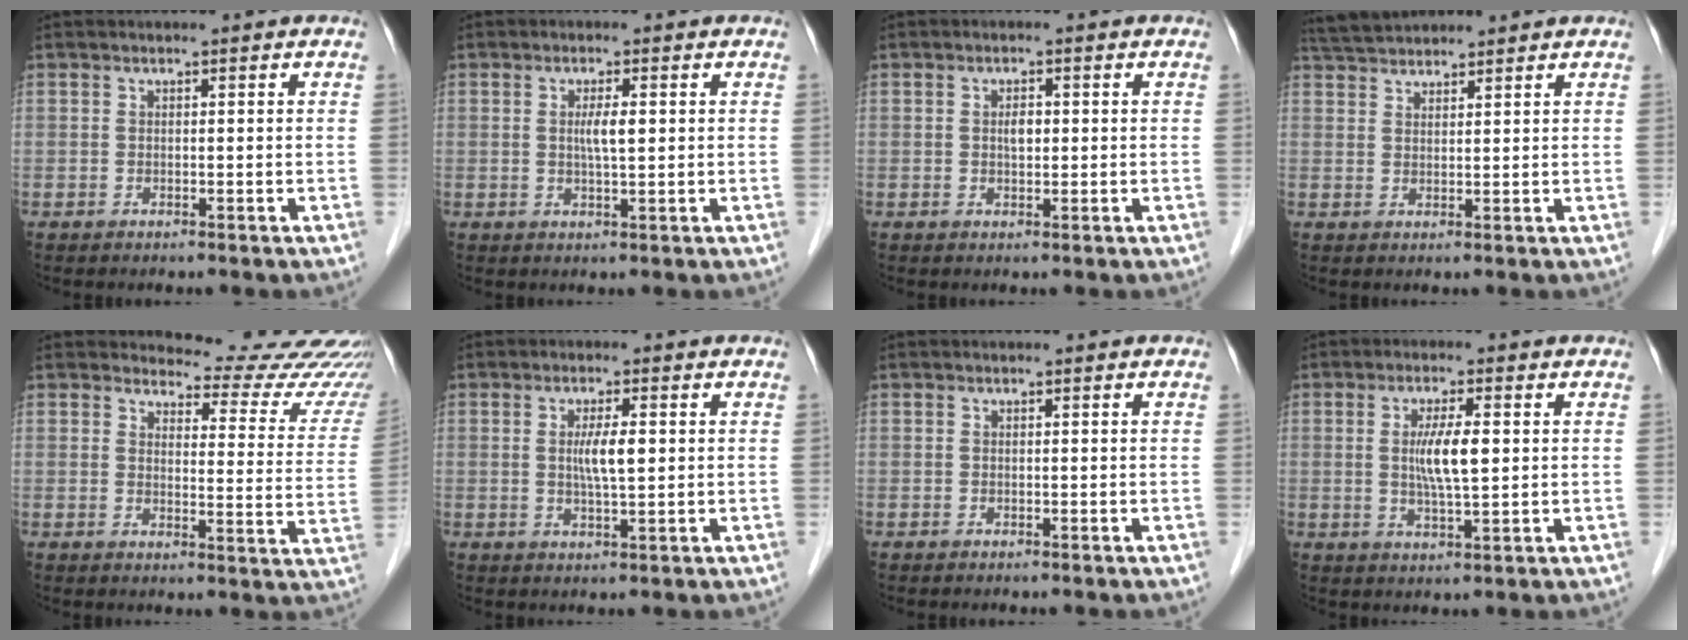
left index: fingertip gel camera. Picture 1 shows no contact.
{"total": 2.8, "force": [0.4, 0.3, 2.7], "torque": [-0.050, 0.000, 0.007]}
{"total": 1.8, "force": [0.2, 0.9, 1.5], "torque": [-0.028, 0.002, 0.003]}
{"total": 5.6, "force": [5.3, 0.8, 1.3], "torque": [-0.029, 0.037, 0.098]}
{"total": 16.2, "force": [15.9, 3.1, 0.9], "torque": [0.029, -0.094, 0.146]}
{"total": 3.9, "force": [0.5, 0.5, 3.9], "torque": [-0.070, -0.003, 0.008]}
{"total": 0.0}
{"total": 5.7, "force": [0.7, 0.7, 5.6], "torque": [-0.107, -0.003, 0.011]}